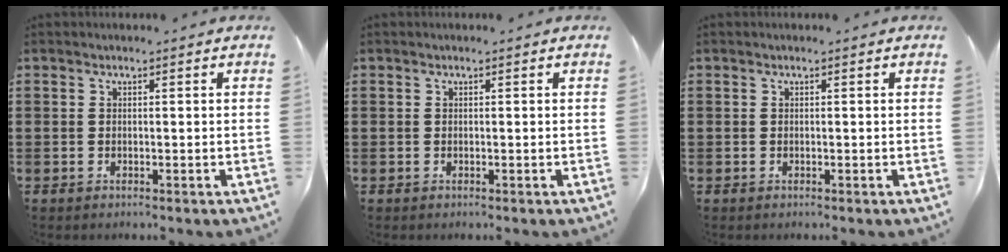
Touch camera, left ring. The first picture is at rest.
{"total": 0.0}
{"total": 0.0}